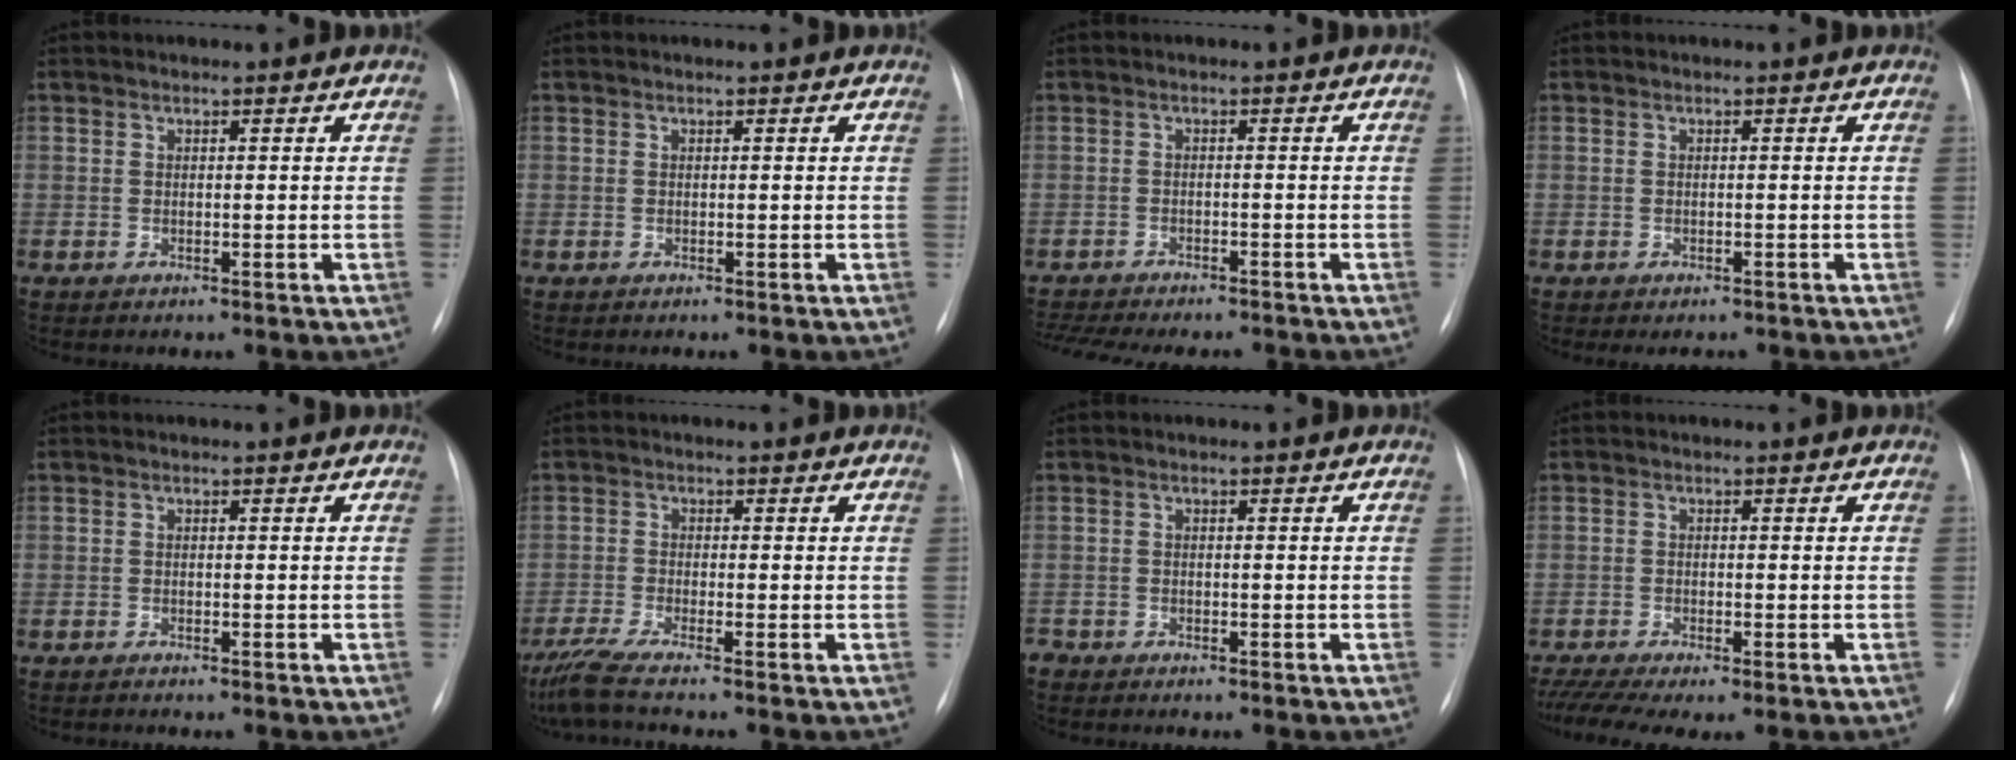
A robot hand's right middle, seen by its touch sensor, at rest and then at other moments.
{"total": 0.0}
{"total": 12.8, "force": [-11.4, 2.8, 5.2], "torque": [-0.101, -0.004, -0.154]}
{"total": 1.9, "force": [-1.6, 0.7, 0.6], "torque": [-0.006, -0.003, -0.017]}
{"total": 0.6, "force": [-0.6, -0.2, 0.2], "torque": [-0.004, -0.001, -0.011]}
{"total": 5.3, "force": [-4.4, -1.1, 2.8], "torque": [-0.059, -0.020, -0.083]}
{"total": 1.8, "force": [-1.7, 0.6, 0.2], "torque": [-0.003, -0.003, -0.029]}
{"total": 7.1, "force": [-4.8, 1.5, 4.9], "torque": [-0.091, -0.009, -0.083]}